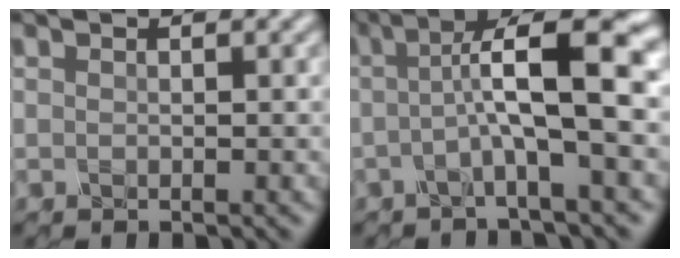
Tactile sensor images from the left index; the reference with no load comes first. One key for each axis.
{"total": 7.5, "fx": -0.1, "fy": 1.6, "fz": 7.3, "tx": -0.110, "ty": 0.018, "tz": -0.013}